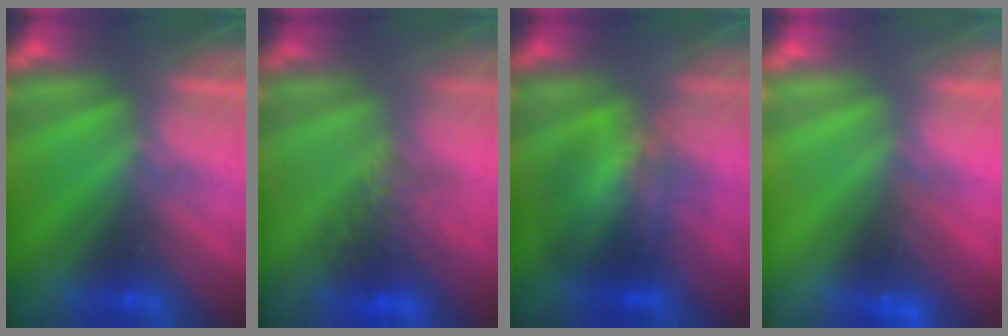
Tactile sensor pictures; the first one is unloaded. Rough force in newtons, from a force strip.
{"total": 6.9}
{"total": 3.8}
{"total": 2.6}